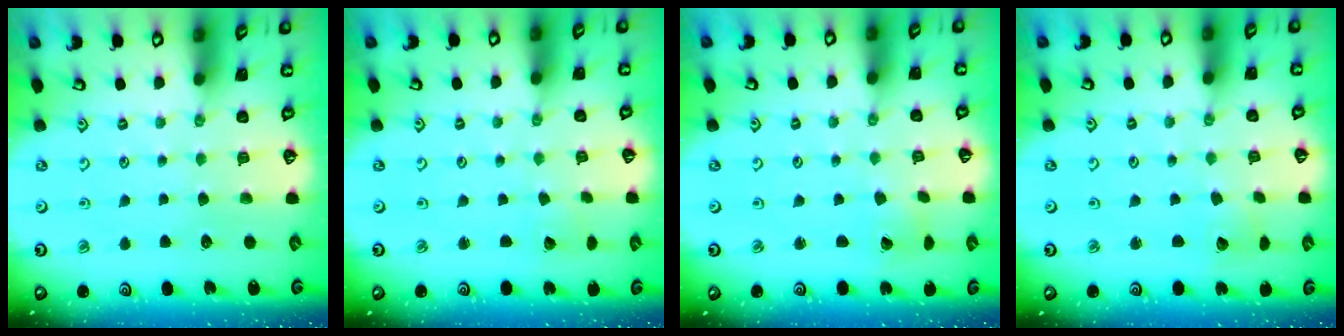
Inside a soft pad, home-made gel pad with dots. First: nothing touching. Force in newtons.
{"total": 2.4, "press": 2.4, "slide": 0.2}
{"total": 2.7, "press": 2.7, "slide": 0.5}
{"total": 2.3, "press": 2.3, "slide": 0.3}